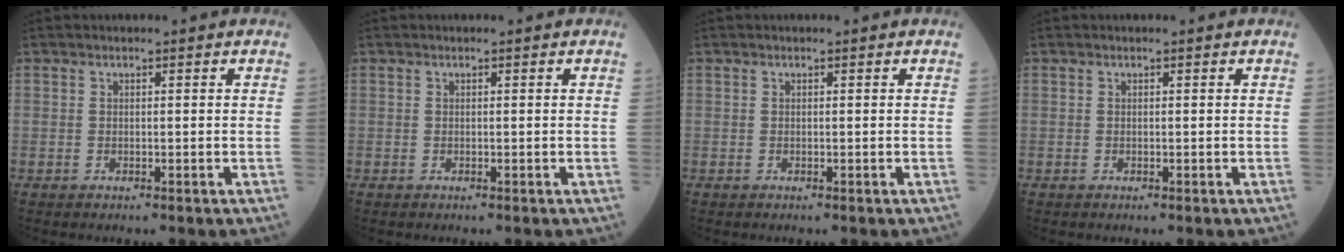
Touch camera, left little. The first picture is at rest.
{"total": 0.0}
{"total": 0.0}
{"total": 0.0}